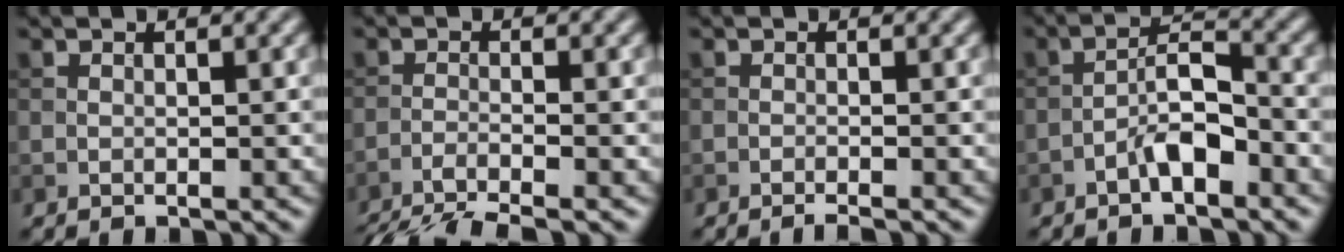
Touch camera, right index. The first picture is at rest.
{"total": 6.4, "force": [-5.3, 1.0, 3.6], "torque": [-0.057, -0.022, -0.099]}
{"total": 1.2, "force": [-0.8, 0.1, 0.9], "torque": [-0.009, 0.000, -0.018]}
{"total": 3.9, "force": [-2.1, 1.2, 3.0], "torque": [-0.050, 0.017, -0.043]}